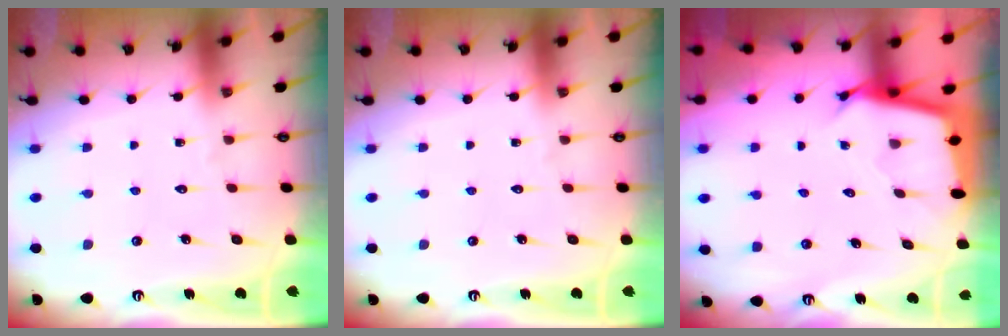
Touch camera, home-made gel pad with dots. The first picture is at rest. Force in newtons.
{"total": 0.0}
{"total": 2.7, "press": 2.7, "slide": 0.1}